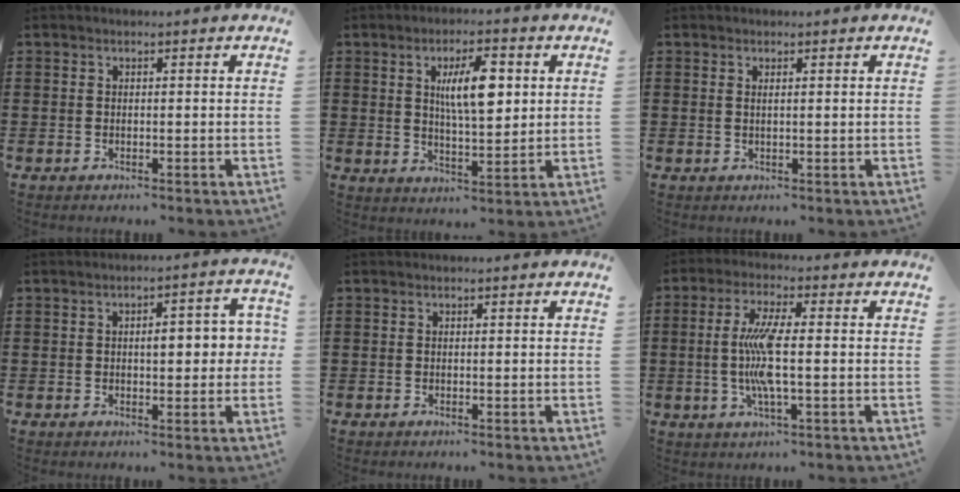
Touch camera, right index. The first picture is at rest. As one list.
[{"total": 8.4, "force": [2.2, 2.8, 7.6], "torque": [-0.142, 0.006, 0.035]}, {"total": 0.7, "force": [0.4, 0.0, 0.5], "torque": [-0.011, 0.001, 0.007]}, {"total": 5.3, "force": [0.2, 2.2, 4.8], "torque": [-0.059, -0.004, -0.007]}, {"total": 0.0}, {"total": 8.1, "force": [-0.5, 1.5, 7.9], "torque": [-0.176, -0.013, -0.022]}]